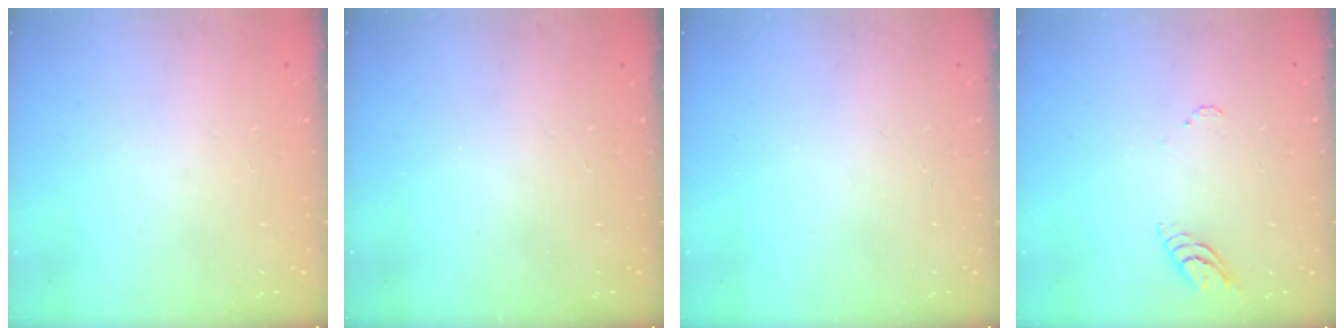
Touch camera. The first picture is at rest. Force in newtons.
{"total": 0.0}
{"total": 1.8, "press": 1.8, "slide": 0.1}
{"total": 4.8, "press": 4.8, "slide": 0.4}